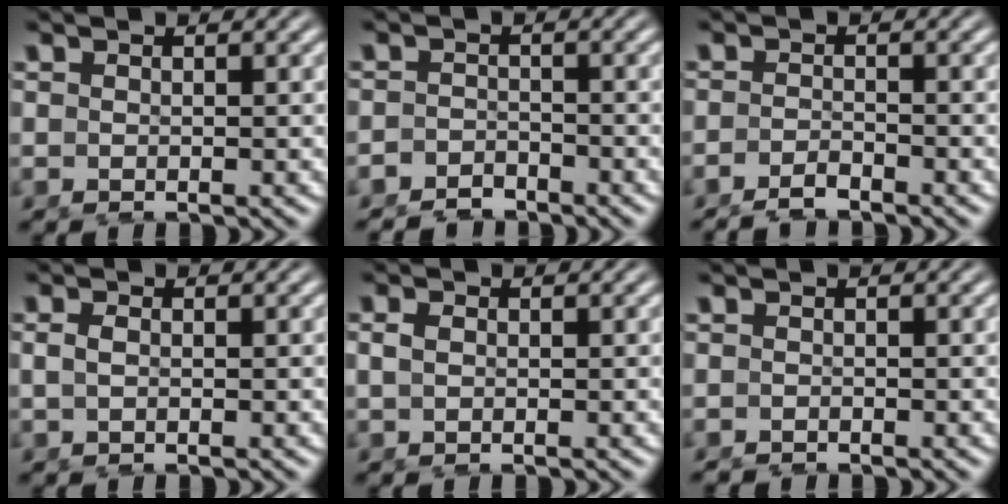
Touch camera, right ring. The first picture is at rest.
{"total": 2.9, "force": [-2.8, 0.5, -0.5], "torque": [0.011, -0.014, -0.045]}
{"total": 1.9, "force": [-1.8, -0.3, 0.2], "torque": [-0.002, -0.002, -0.034]}
{"total": 0.8, "force": [0.0, -0.5, 0.6], "torque": [-0.012, -0.003, 0.004]}
{"total": 0.6, "force": [0.1, -0.2, 0.5], "torque": [-0.010, -0.002, 0.005]}
{"total": 1.0, "force": [-0.9, -0.2, -0.5], "torque": [0.008, -0.009, -0.015]}